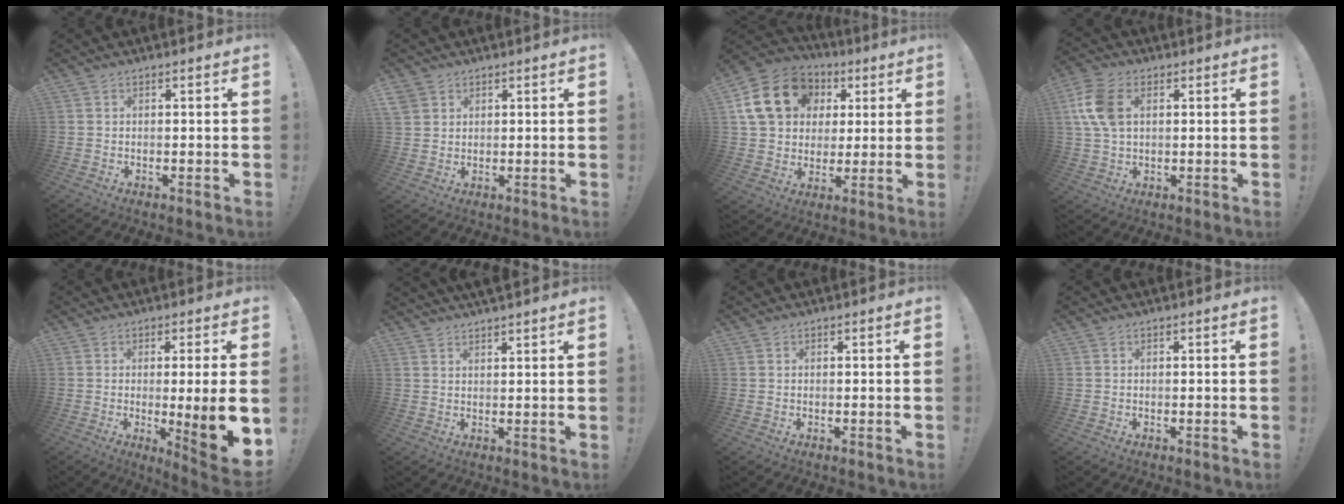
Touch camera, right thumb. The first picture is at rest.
{"total": 3.9, "force": [2.3, 3.0, 0.9], "torque": [-0.009, -0.011, 0.043]}
{"total": 18.9, "force": [6.3, 15.1, 9.5], "torque": [-0.141, -0.012, 0.137]}
{"total": 10.5, "force": [2.8, 6.9, 7.3], "torque": [-0.151, 0.004, 0.053]}
{"total": 11.2, "force": [-1.0, 0.2, 11.1], "torque": [-0.150, -0.014, -0.013]}
{"total": 2.8, "force": [2.7, 0.2, 0.7], "torque": [-0.012, -0.015, 0.050]}
{"total": 0.0}
{"total": 0.0}